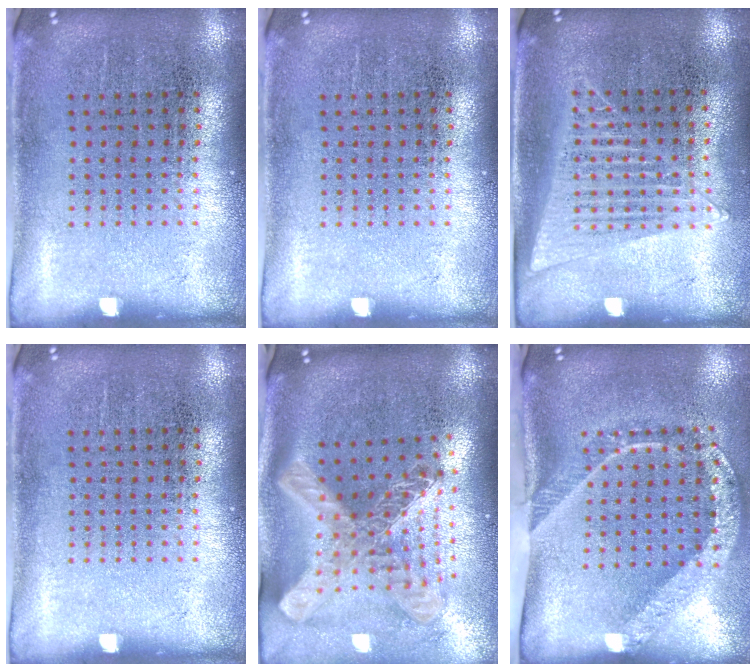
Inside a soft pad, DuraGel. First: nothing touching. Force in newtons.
{"total": 0.0}
{"total": 1.4, "press": 1.3, "slide": 0.5}
{"total": 0.0}
{"total": 3.0, "press": 2.1, "slide": 2.2}
{"total": 2.4, "press": 1.7, "slide": 1.7}